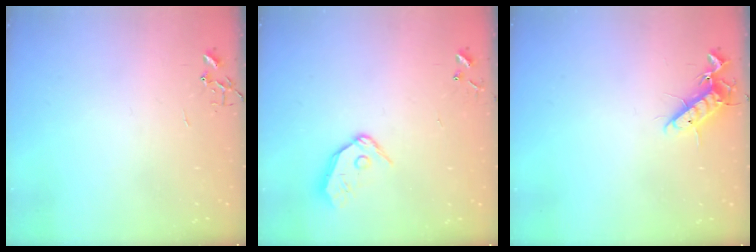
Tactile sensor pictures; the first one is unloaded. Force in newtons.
{"total": 9.8, "press": 9.7, "slide": 1.3}
{"total": 12.1, "press": 11.9, "slide": 2.0}